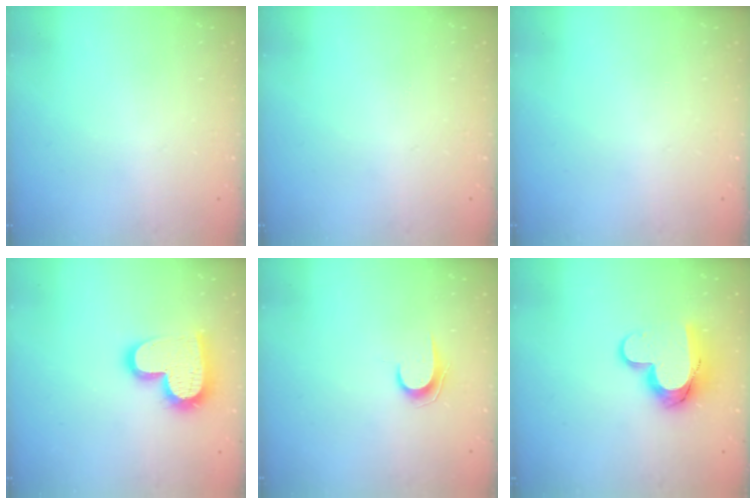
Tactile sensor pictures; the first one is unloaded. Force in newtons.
{"total": 0.0}
{"total": 0.0}
{"total": 18.2, "press": 18.1, "slide": 1.3}
{"total": 6.7, "press": 6.7, "slide": 0.7}
{"total": 12.4, "press": 12.4, "slide": 0.6}